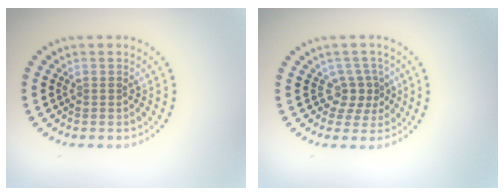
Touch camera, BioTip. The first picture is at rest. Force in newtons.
{"total": 2.4, "press": 1.7, "slide": 1.7}